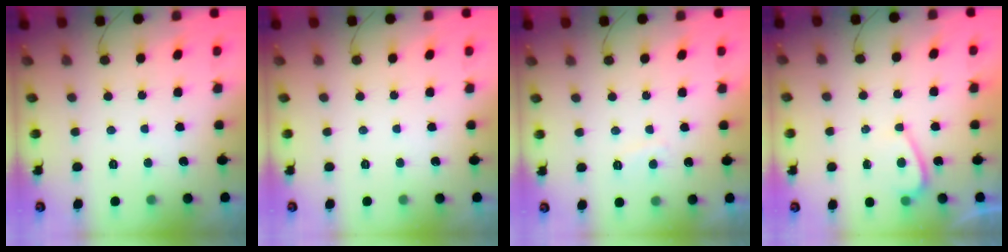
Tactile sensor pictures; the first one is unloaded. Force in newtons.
{"total": 0.0}
{"total": 2.4, "press": 2.3, "slide": 0.7}
{"total": 4.7, "press": 4.7, "slide": 0.6}